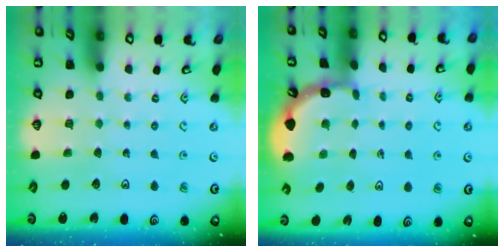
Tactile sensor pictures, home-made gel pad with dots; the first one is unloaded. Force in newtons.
{"total": 2.0, "press": 2.0, "slide": 0.4}